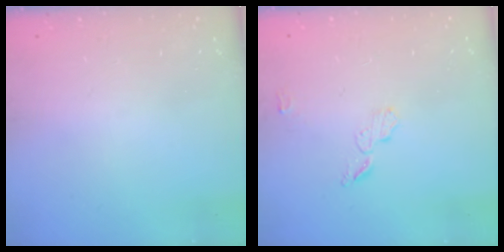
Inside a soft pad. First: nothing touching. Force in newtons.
{"total": 5.3, "press": 5.3, "slide": 0.3}